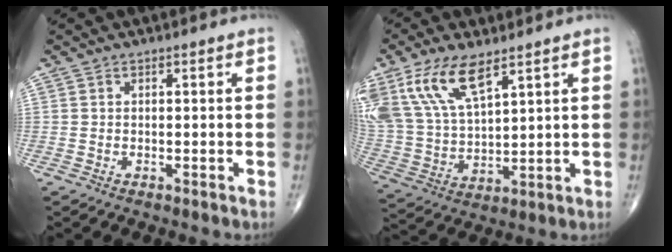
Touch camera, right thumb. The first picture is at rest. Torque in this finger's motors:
{"motor_torque": [0.22, 0.72, 1.58, 1.19, 0.33]}